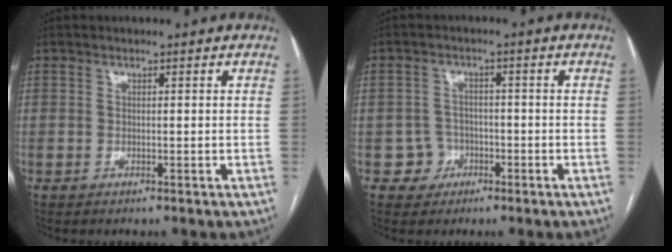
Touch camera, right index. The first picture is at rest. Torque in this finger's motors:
{"motor_torque": [-0.77, 0.30, -0.78, -0.21]}